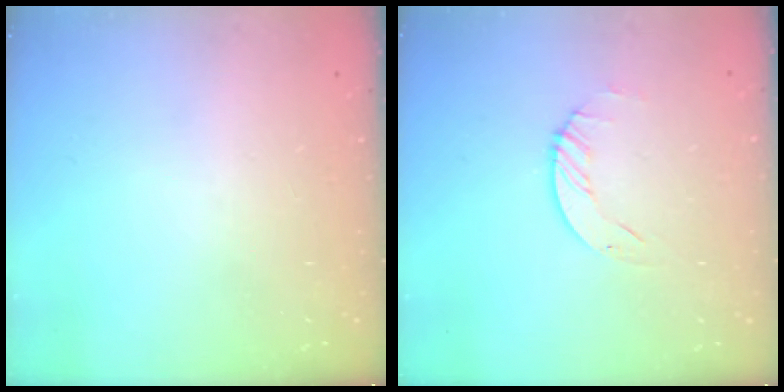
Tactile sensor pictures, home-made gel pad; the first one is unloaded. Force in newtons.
{"total": 1.9, "press": 1.9, "slide": 0.2}